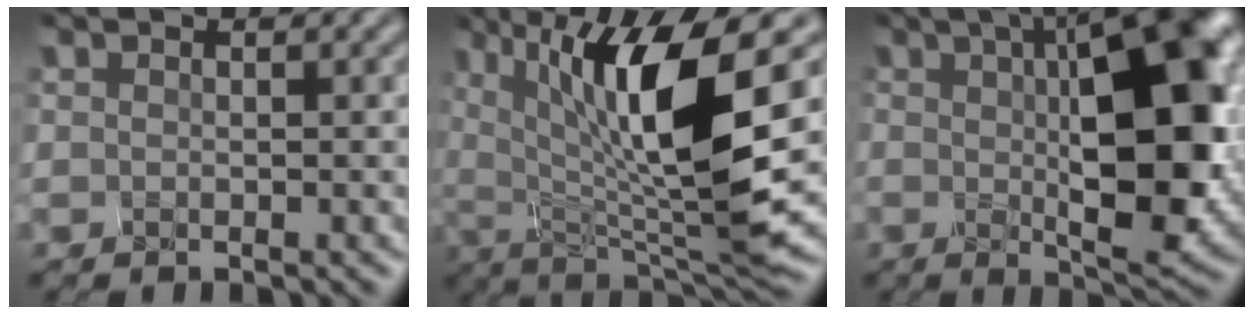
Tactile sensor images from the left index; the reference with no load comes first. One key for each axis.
{"total": 10.8, "fx": 1.3, "fy": 2.2, "fz": 10.5, "tx": -0.200, "ty": -0.011, "tz": 0.051}
{"total": 13.8, "fx": 1.3, "fy": 4.4, "fz": 13.0, "tx": -0.168, "ty": 0.011, "tz": 0.033}